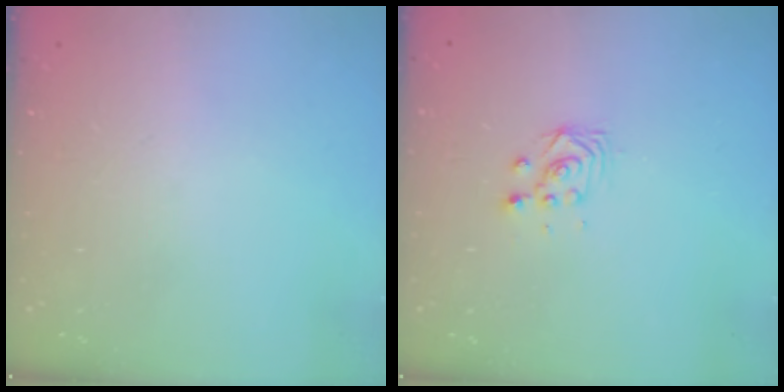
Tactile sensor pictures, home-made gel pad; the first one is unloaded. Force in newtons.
{"total": 2.9, "press": 2.9, "slide": 0.4}